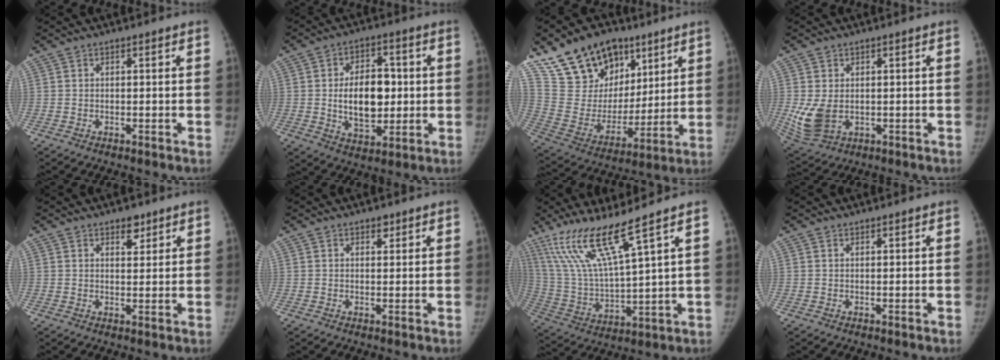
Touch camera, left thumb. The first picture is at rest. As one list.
[{"total": 12.9, "force": [0.1, 8.1, 10.0], "torque": [-0.125, 0.005, 0.009]}, {"total": 21.3, "force": [13.8, 13.4, 9.2], "torque": [-0.114, -0.048, 0.252]}, {"total": 7.2, "force": [-0.3, 5.2, 5.0], "torque": [-0.102, -0.013, 0.009]}, {"total": 3.1, "force": [2.1, 1.7, 1.5], "torque": [-0.005, -0.012, 0.032]}, {"total": 1.5, "force": [1.0, 0.9, 0.6], "torque": [0.001, -0.004, 0.011]}, {"total": 14.1, "force": [9.6, 0.3, 10.3], "torque": [-0.210, -0.052, 0.201]}, {"total": 0.0}]